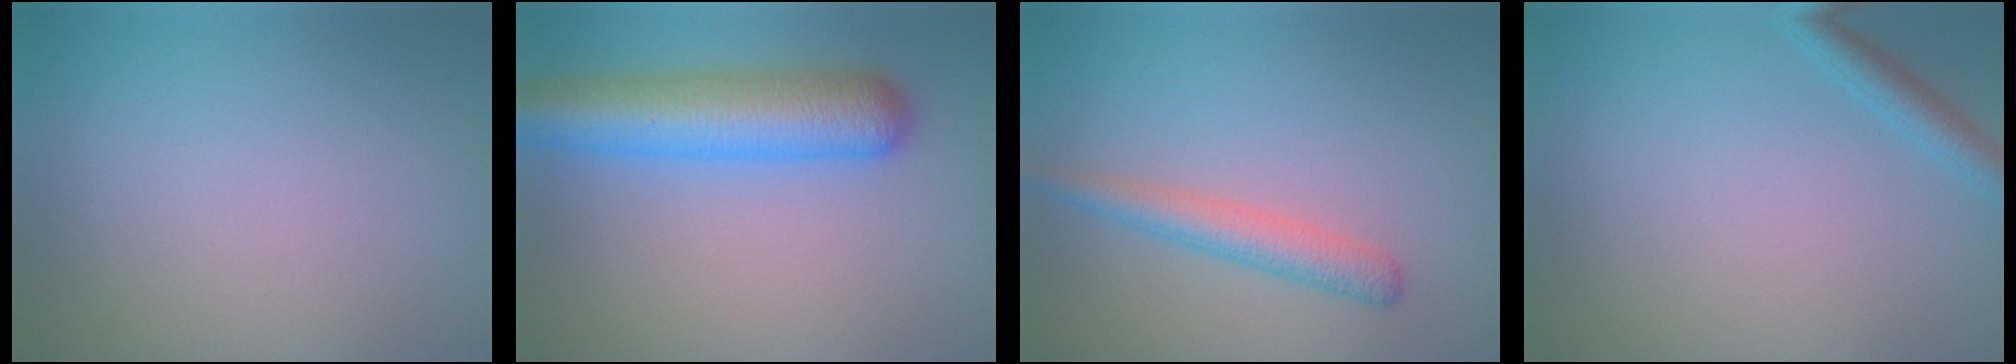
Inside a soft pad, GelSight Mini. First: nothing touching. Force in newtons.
{"total": 7.5, "press": 7.5, "slide": 0.2}
{"total": 2.8, "press": 2.7, "slide": 0.2}
{"total": 2.0, "press": 2.0, "slide": 0.2}